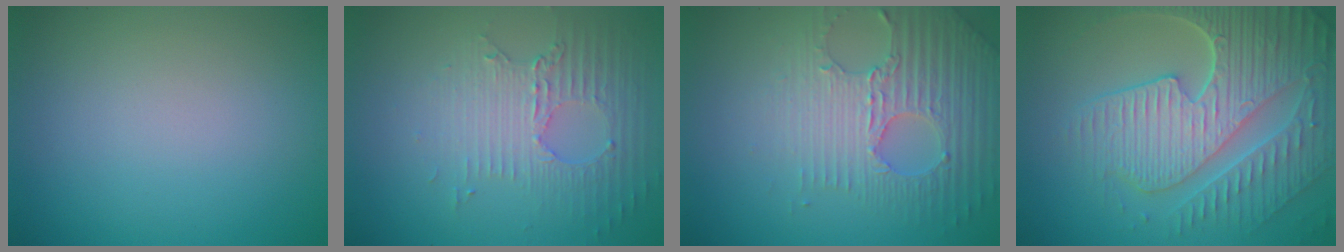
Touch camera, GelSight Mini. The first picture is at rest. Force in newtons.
{"total": 3.9, "press": 2.9, "slide": 2.6}
{"total": 4.7, "press": 4.3, "slide": 2.0}
{"total": 8.8, "press": 6.4, "slide": 6.0}